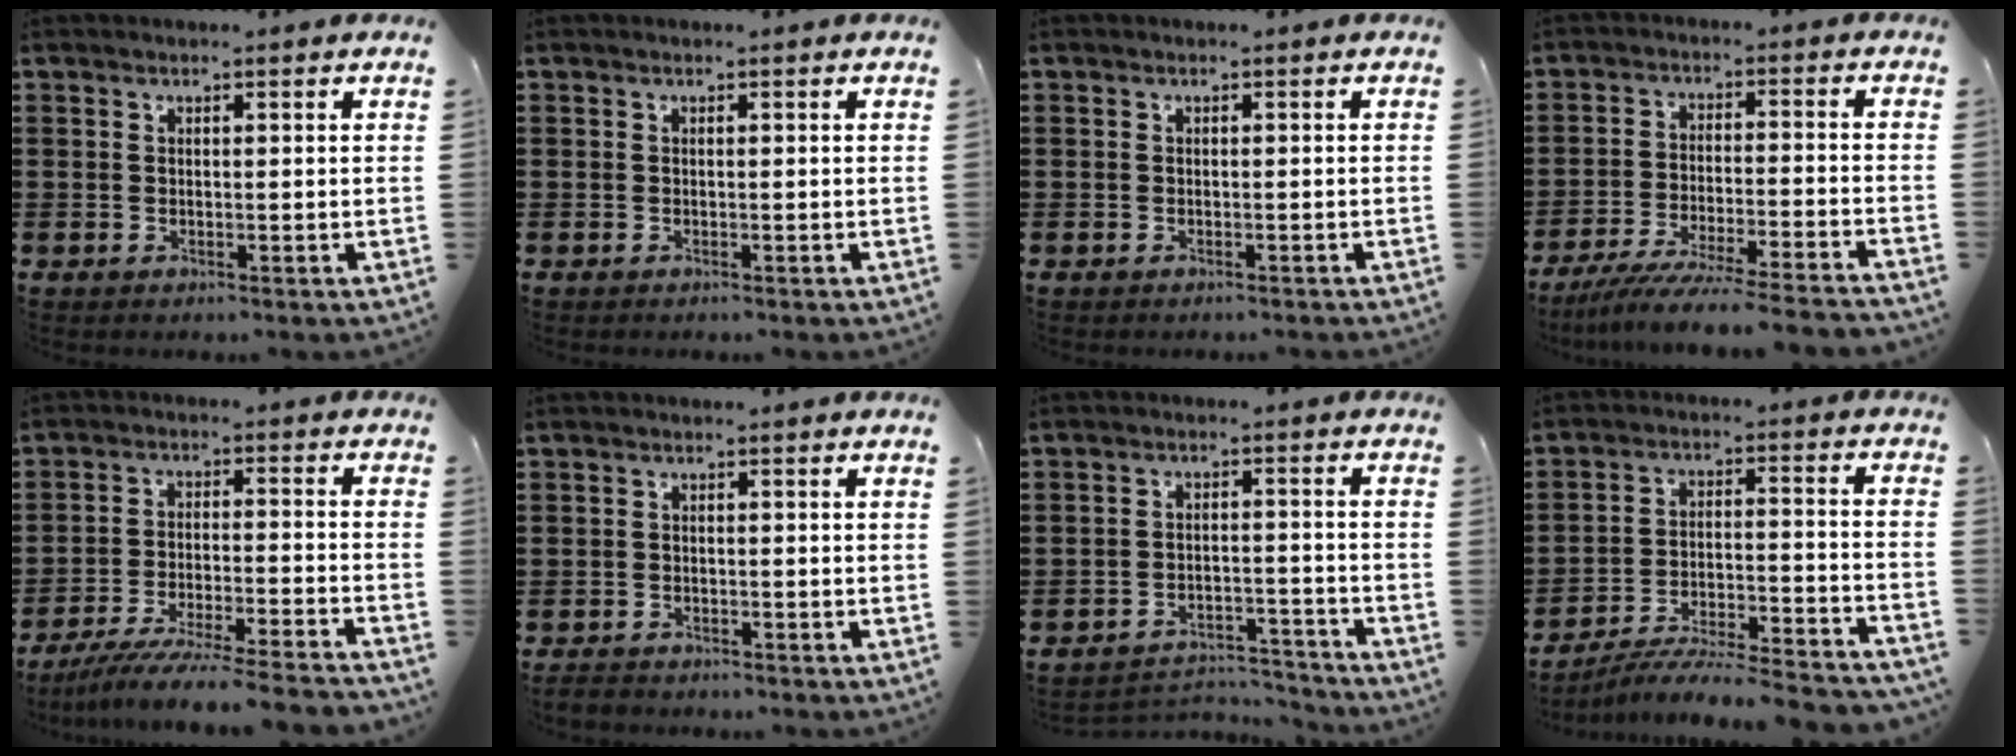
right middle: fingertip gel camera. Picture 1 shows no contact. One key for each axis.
{"total": 0.0}
{"total": 0.6, "fx": -0.6, "fy": 0.2, "fz": 0.0, "tx": 0.000, "ty": 0.001, "tz": -0.012}
{"total": 7.0, "fx": -6.5, "fy": -0.5, "fz": 2.6, "tx": -0.054, "ty": -0.017, "tz": -0.125}
{"total": 7.3, "fx": -6.8, "fy": -0.5, "fz": 2.5, "tx": -0.050, "ty": -0.012, "tz": -0.132}
{"total": 1.2, "fx": -1.1, "fy": 0.3, "fz": 0.2, "tx": -0.007, "ty": -0.002, "tz": -0.022}
{"total": 4.0, "fx": -4.0, "fy": 0.7, "fz": 0.1, "tx": -0.008, "ty": 0.002, "tz": -0.084}
{"total": 6.9, "fx": -6.6, "fy": -0.1, "fz": 2.0, "tx": -0.031, "ty": -0.004, "tz": -0.128}